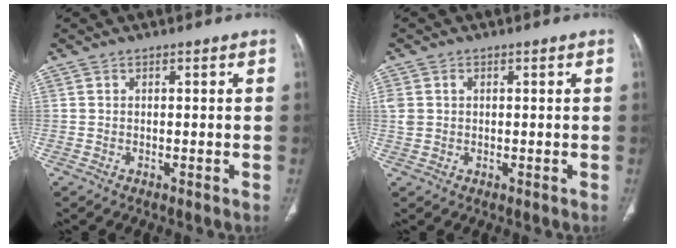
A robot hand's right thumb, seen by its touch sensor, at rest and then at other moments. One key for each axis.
{"total": 2.9, "fx": 0.6, "fy": 2.3, "fz": 1.6, "tx": -0.040, "ty": 0.010, "tz": 0.020}